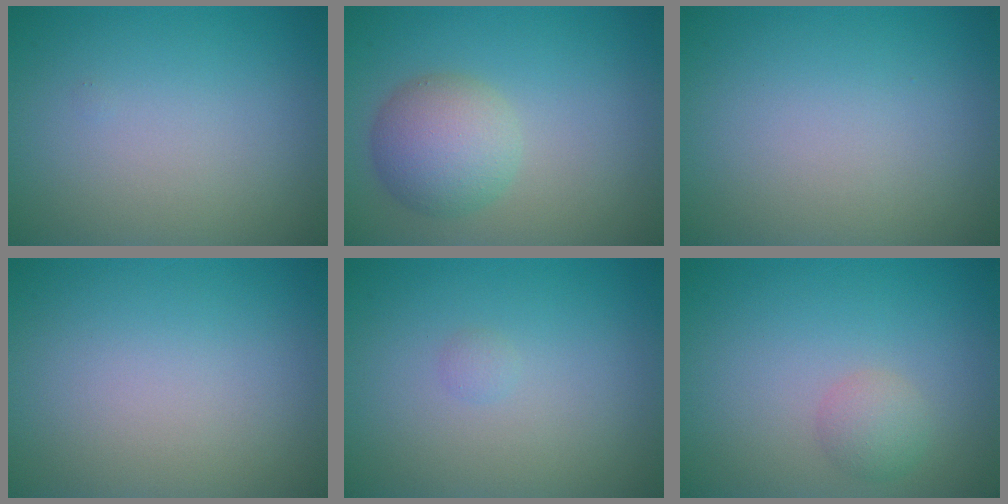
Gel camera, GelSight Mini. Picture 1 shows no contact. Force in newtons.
{"total": 4.6, "press": 4.6, "slide": 0.1}
{"total": 0.0}
{"total": 0.0}
{"total": 0.5, "press": 0.5, "slide": 0.0}
{"total": 1.8, "press": 1.8, "slide": 0.1}